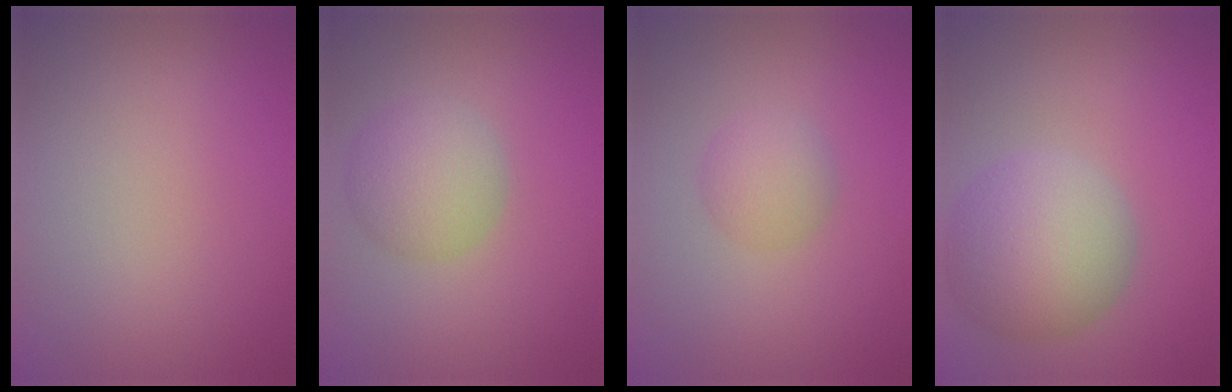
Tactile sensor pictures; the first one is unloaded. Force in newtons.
{"total": 4.2, "press": 4.2, "slide": 0.2}
{"total": 2.4, "press": 2.4, "slide": 0.1}
{"total": 8.0, "press": 8.0, "slide": 0.2}